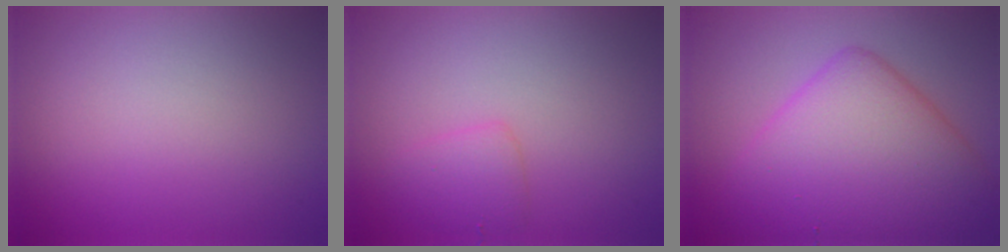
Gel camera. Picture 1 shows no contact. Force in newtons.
{"total": 1.7, "press": 1.7, "slide": 0.1}
{"total": 9.8, "press": 9.8, "slide": 0.1}